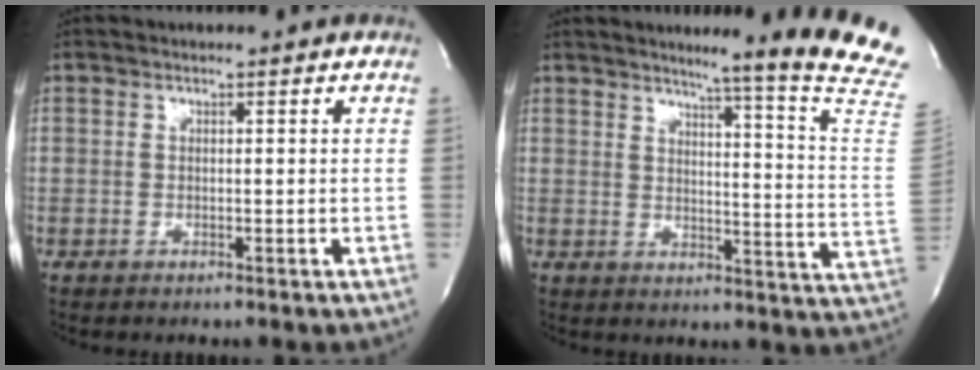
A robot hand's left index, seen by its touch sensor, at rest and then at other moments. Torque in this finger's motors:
{"motor_torque": [-0.22, -0.32, 0.28, 0.04]}